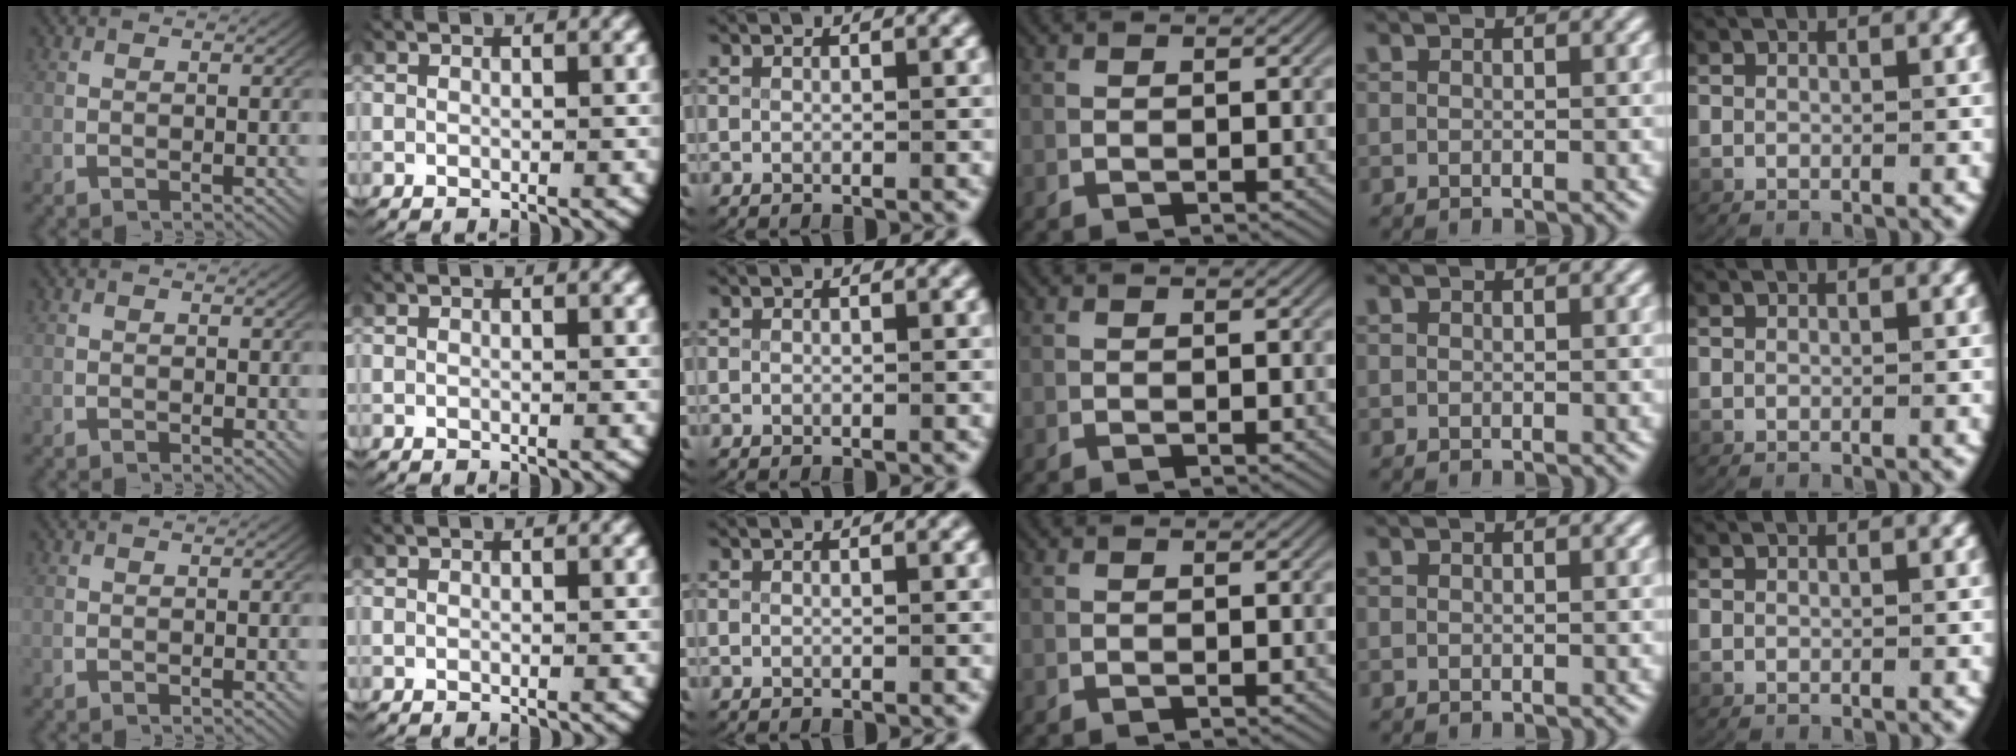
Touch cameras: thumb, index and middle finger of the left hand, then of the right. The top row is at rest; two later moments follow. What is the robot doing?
{"motion": "lift_and_place", "object": "plastic wrap"}